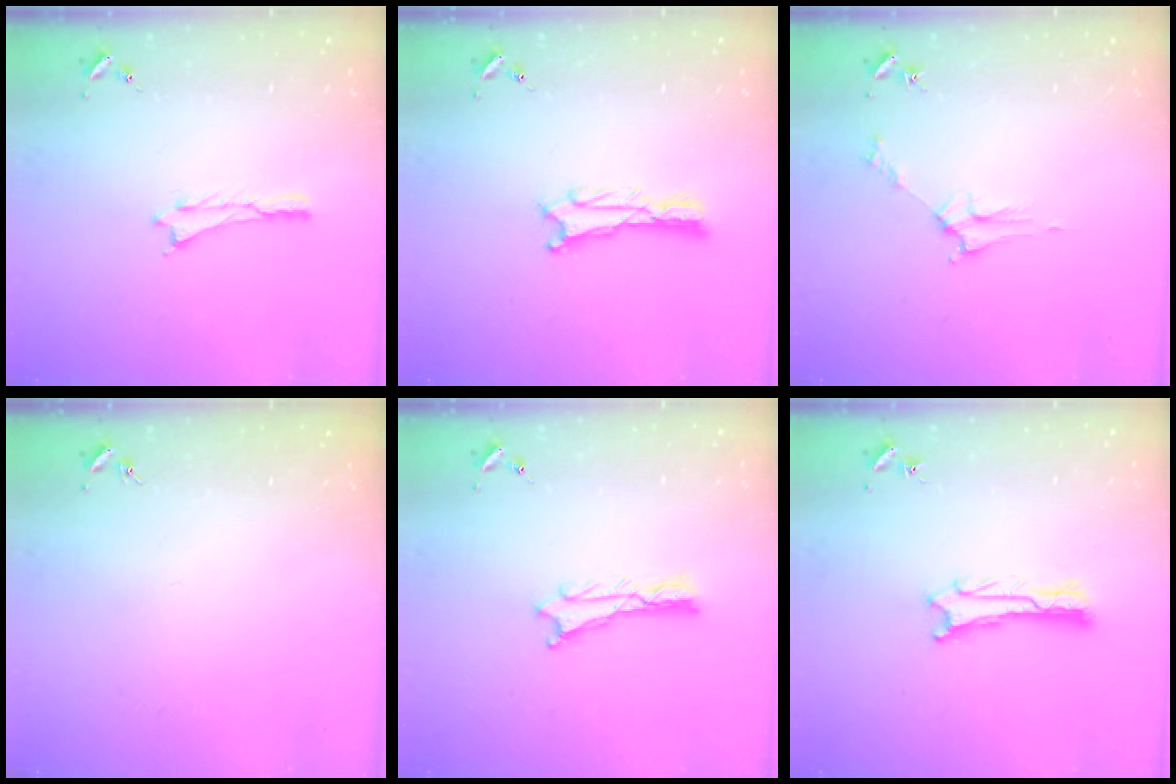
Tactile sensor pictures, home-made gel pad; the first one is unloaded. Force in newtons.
{"total": 0.9, "press": 0.9, "slide": 0.1}
{"total": 2.8, "press": 2.8, "slide": 0.3}
{"total": 0.0}
{"total": 0.7, "press": 0.7, "slide": 0.1}
{"total": 1.1, "press": 1.1, "slide": 0.2}